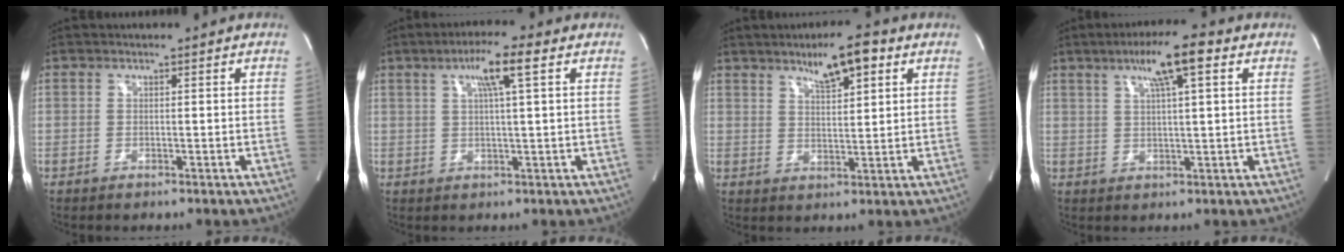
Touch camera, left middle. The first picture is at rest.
{"total": 6.4, "force": [2.7, -0.1, 5.8], "torque": [-0.105, 0.009, 0.044]}
{"total": 7.4, "force": [4.4, 1.4, 5.8], "torque": [-0.097, 0.006, 0.071]}
{"total": 8.1, "force": [4.0, 0.5, 7.1], "torque": [-0.121, 0.015, 0.063]}